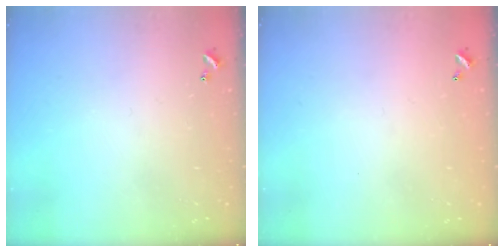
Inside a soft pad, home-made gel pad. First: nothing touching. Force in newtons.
{"total": 2.7, "press": 2.7, "slide": 0.1}